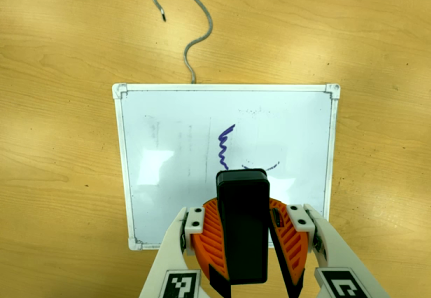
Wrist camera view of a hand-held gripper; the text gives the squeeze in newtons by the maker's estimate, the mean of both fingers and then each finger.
{"total": 11.7, "left": 11.2, "right": 12.2}